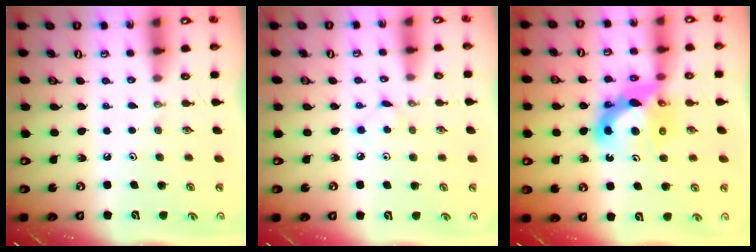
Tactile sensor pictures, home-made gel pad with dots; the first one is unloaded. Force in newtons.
{"total": 2.8, "press": 2.8, "slide": 0.4}
{"total": 11.4, "press": 11.4, "slide": 1.3}